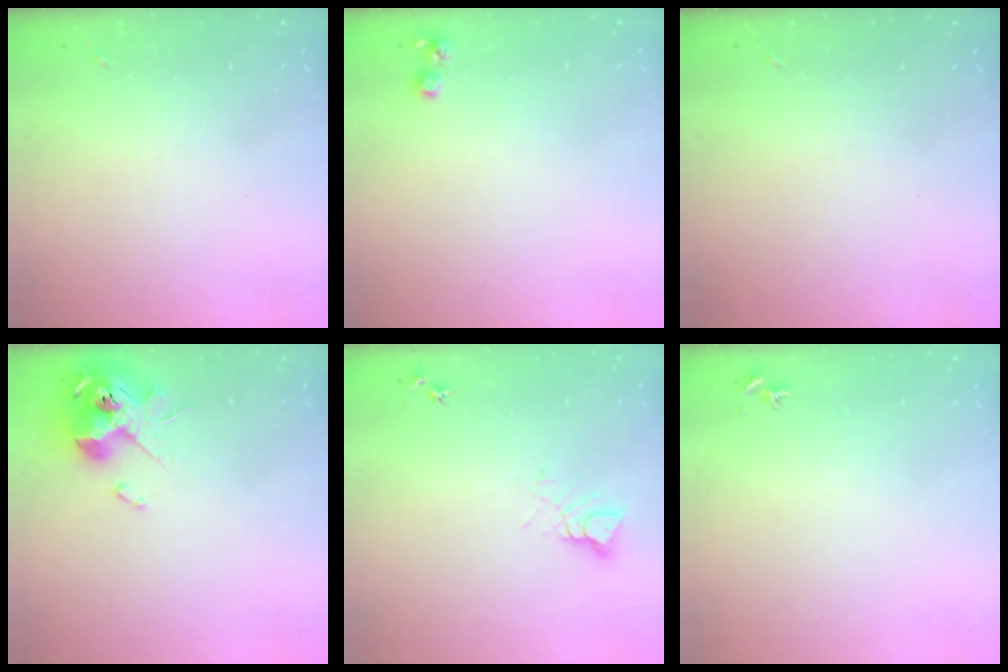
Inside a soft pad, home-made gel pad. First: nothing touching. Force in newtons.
{"total": 4.8, "press": 4.7, "slide": 0.7}
{"total": 0.0}
{"total": 14.1, "press": 14.0, "slide": 1.7}
{"total": 6.0, "press": 6.0, "slide": 0.4}
{"total": 0.8, "press": 0.7, "slide": 0.3}